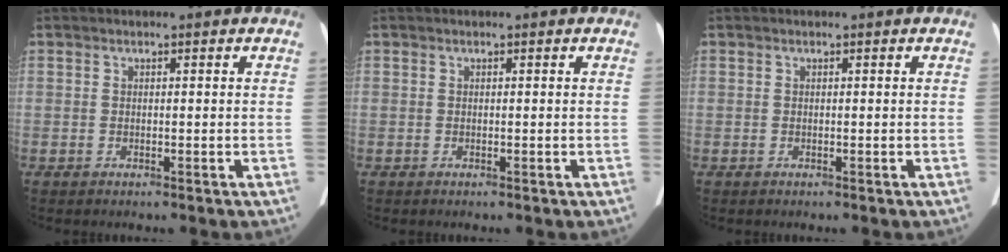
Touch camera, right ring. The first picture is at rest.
{"total": 0.0}
{"total": 0.0}